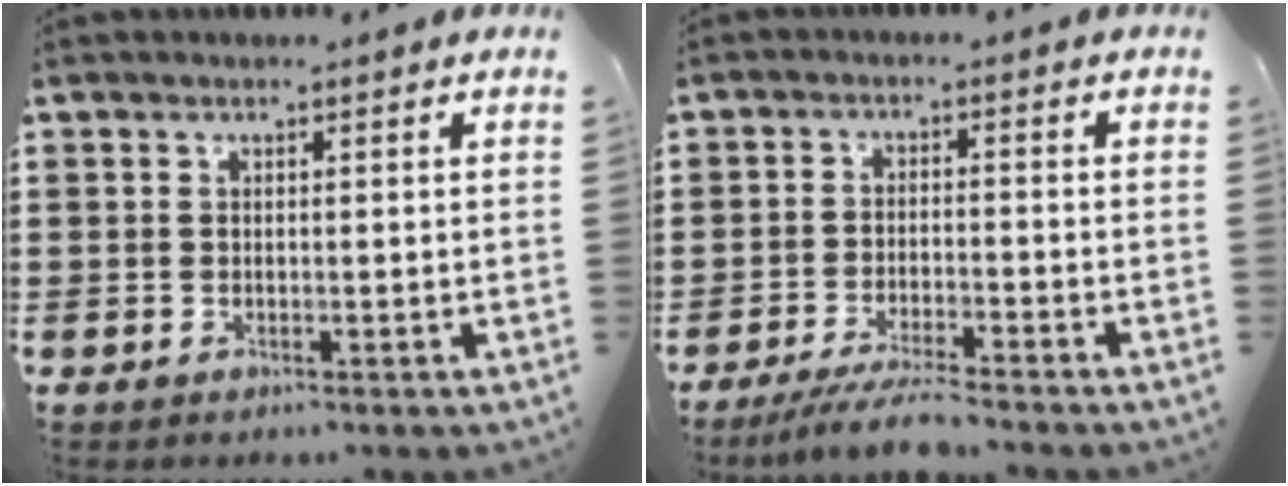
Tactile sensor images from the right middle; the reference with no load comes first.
{"total": 5.0, "force": [-4.6, 0.1, 2.0], "torque": [-0.046, -0.012, -0.090]}